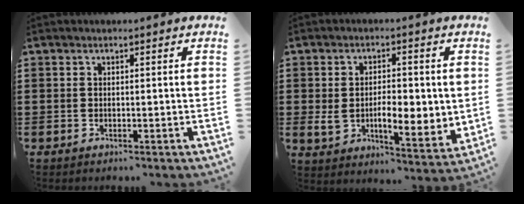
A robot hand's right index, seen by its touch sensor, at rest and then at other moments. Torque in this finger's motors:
{"motor_torque": [1.19, -0.94, 0.32, 0.15]}